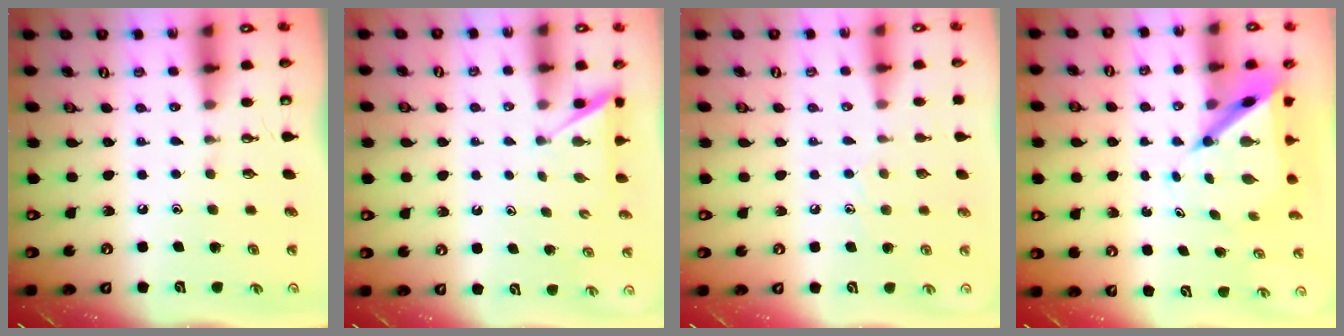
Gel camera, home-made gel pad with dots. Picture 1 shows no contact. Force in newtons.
{"total": 1.9, "press": 1.9, "slide": 0.2}
{"total": 7.2, "press": 7.2, "slide": 0.6}
{"total": 7.1, "press": 7.1, "slide": 0.6}